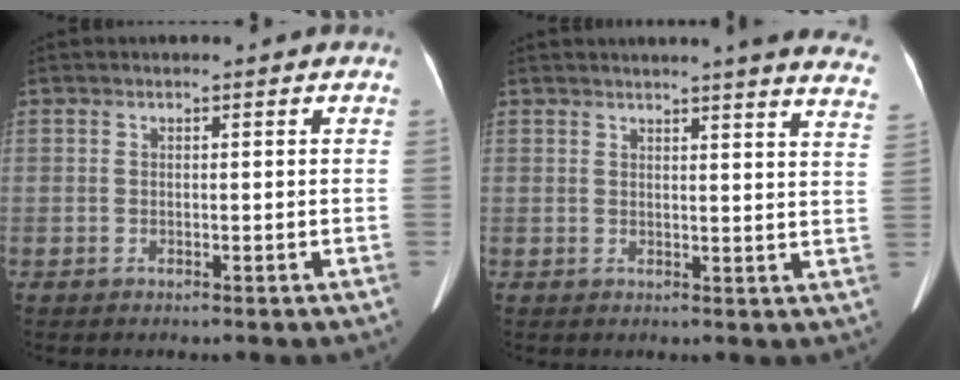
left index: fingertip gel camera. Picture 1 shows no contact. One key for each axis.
{"total": 15.3, "fx": 14.0, "fy": 0.0, "fz": 6.0, "tx": -0.063, "ty": -0.063, "tz": 0.139}